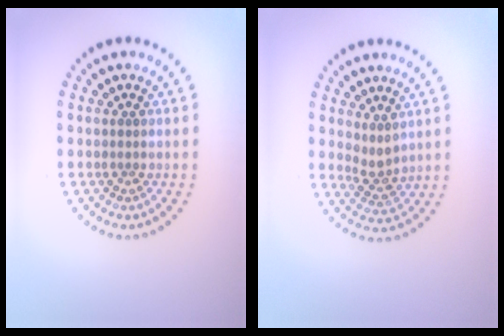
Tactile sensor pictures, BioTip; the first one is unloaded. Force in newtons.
{"total": 2.0, "press": 1.5, "slide": 1.3}